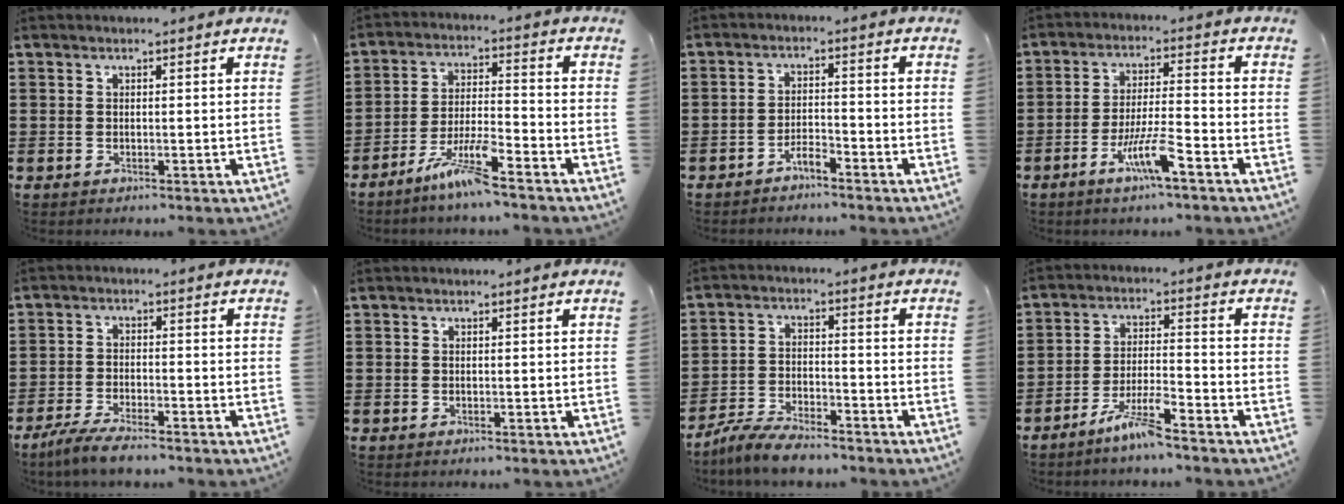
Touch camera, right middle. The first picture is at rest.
{"total": 7.7, "force": [-5.7, 0.7, 5.1], "torque": [-0.113, -0.007, -0.112]}
{"total": 3.2, "force": [-3.0, 0.5, 0.8], "torque": [-0.018, 0.005, -0.062]}
{"total": 7.3, "force": [-4.1, 1.1, 5.9], "torque": [-0.113, -0.004, -0.076]}
{"total": 4.5, "force": [-4.0, 0.5, 1.9], "torque": [-0.045, -0.006, -0.080]}
{"total": 0.0}
{"total": 6.0, "force": [-5.6, 1.0, 1.9], "torque": [-0.042, 0.001, -0.110]}
{"total": 6.1, "force": [-4.8, 0.5, 3.8], "torque": [-0.082, -0.007, -0.093]}